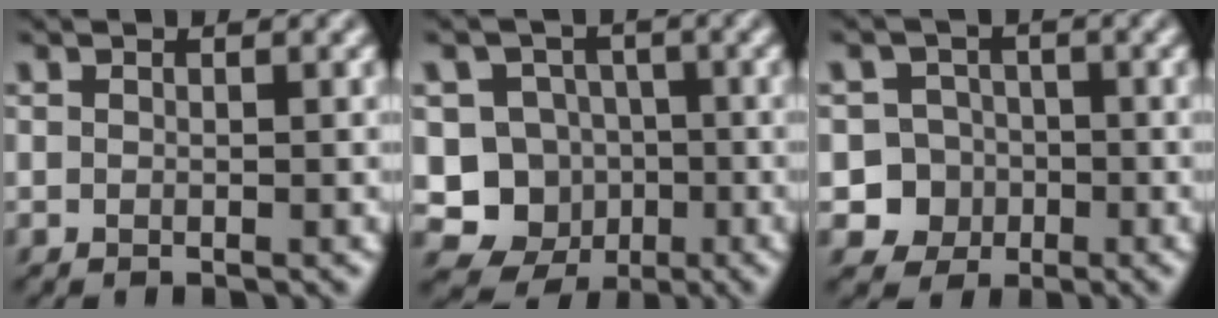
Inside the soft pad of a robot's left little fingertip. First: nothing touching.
{"total": 7.0, "force": [-1.8, 6.5, 1.8], "torque": [-0.013, 0.001, -0.056]}
{"total": 5.7, "force": [-2.3, 5.2, 0.9], "torque": [0.004, -0.001, -0.062]}